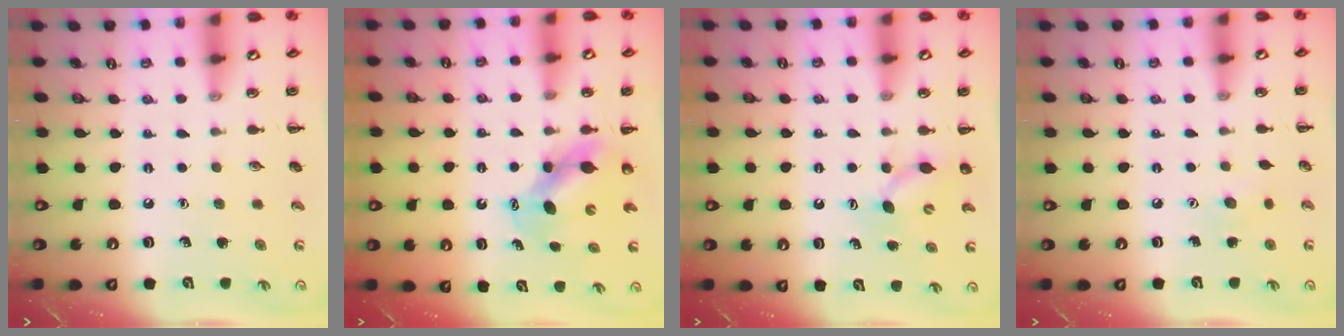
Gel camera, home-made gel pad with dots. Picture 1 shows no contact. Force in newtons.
{"total": 7.0, "press": 6.9, "slide": 1.2}
{"total": 6.2, "press": 6.2, "slide": 0.5}
{"total": 4.1, "press": 4.0, "slide": 1.0}